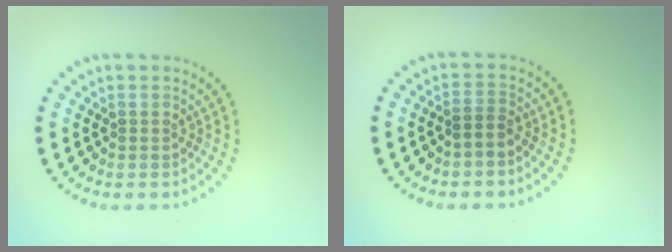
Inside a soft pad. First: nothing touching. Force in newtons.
{"total": 1.3, "press": 1.0, "slide": 0.8}